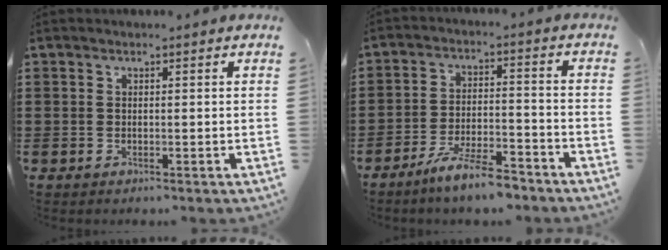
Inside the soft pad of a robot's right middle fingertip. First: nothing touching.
{"total": 7.6, "force": [-6.4, 0.7, 4.0], "torque": [-0.080, 0.000, -0.121]}